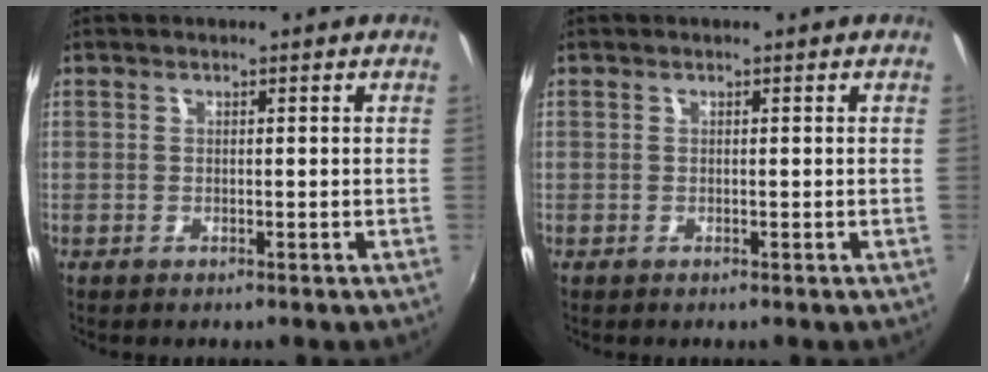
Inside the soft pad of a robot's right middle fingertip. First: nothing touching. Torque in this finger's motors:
{"motor_torque": [-0.02, 0.00, 0.00, 0.00]}